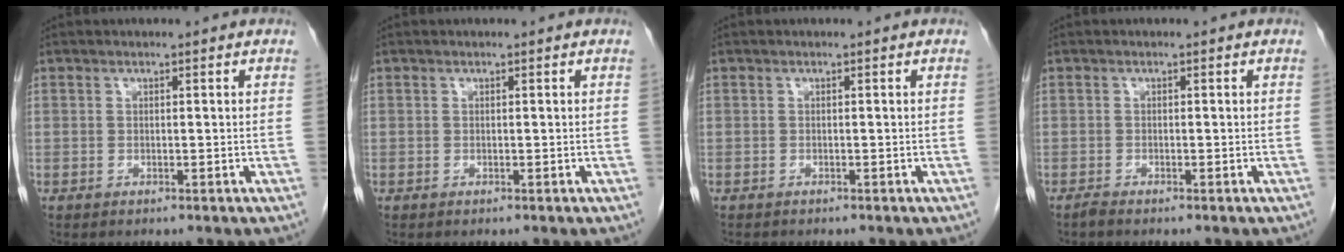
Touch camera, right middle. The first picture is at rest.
{"total": 0.0}
{"total": 1.4, "force": [-1.3, 0.3, 0.5], "torque": [-0.016, -0.007, -0.016]}
{"total": 0.7, "force": [-0.7, -0.1, 0.2], "torque": [-0.010, -0.002, -0.014]}